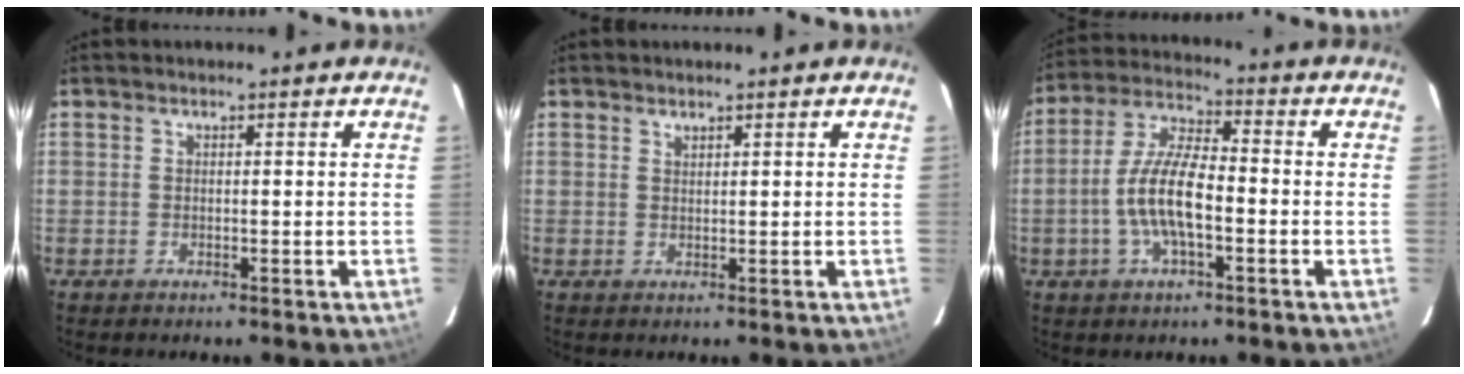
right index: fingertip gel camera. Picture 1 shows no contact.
{"total": 0.8, "force": [0.8, 0.2, 0.0], "torque": [-0.002, 0.000, 0.016]}
{"total": 10.4, "force": [-2.8, 3.3, 9.5], "torque": [-0.196, 0.004, -0.053]}